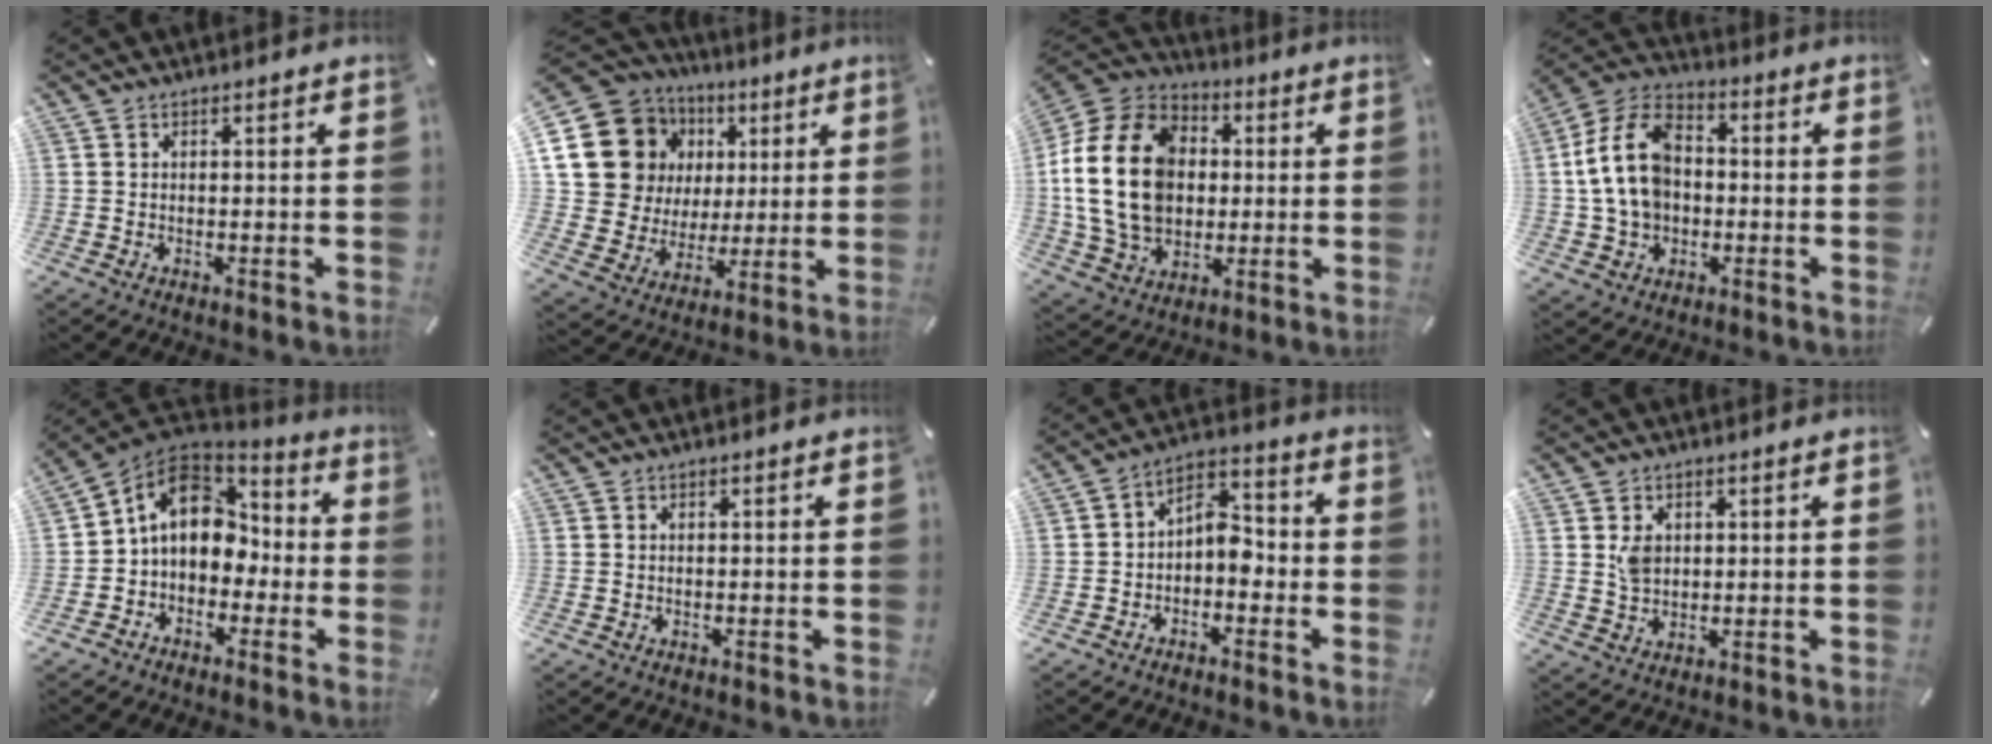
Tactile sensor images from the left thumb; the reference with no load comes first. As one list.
[{"total": 18.2, "force": [6.7, 15.3, 7.3], "torque": [-0.132, -0.033, 0.138]}, {"total": 21.0, "force": [0.4, 16.5, 13.1], "torque": [-0.291, 0.012, 0.003]}, {"total": 13.7, "force": [-0.2, 10.7, 8.5], "torque": [-0.198, 0.018, -0.004]}, {"total": 12.5, "force": [1.5, 10.0, 7.4], "torque": [-0.133, 0.007, 0.027]}, {"total": 0.0}, {"total": 6.5, "force": [-2.3, 4.5, 4.2], "torque": [-0.069, 0.006, -0.045]}, {"total": 4.2, "force": [1.4, 3.4, 2.1], "torque": [-0.038, 0.001, 0.025]}]